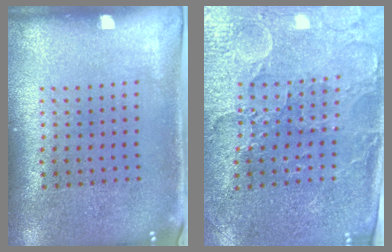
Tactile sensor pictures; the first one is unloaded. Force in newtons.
{"total": 3.5, "press": 3.3, "slide": 1.2}